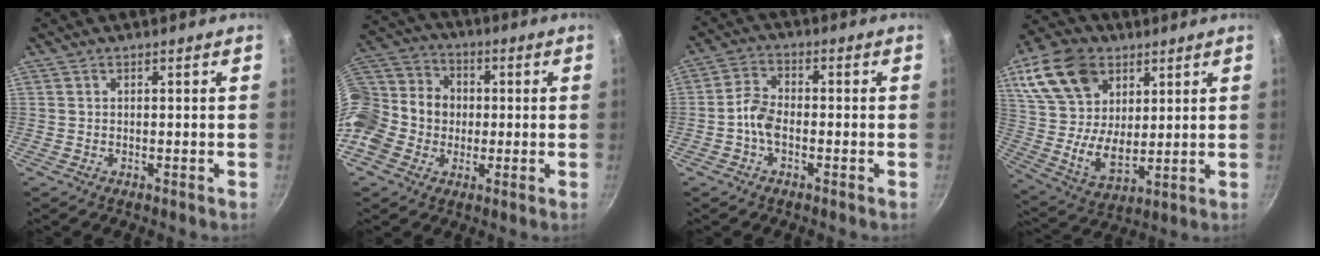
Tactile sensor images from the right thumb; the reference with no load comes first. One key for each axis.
{"total": 16.7, "fx": -1.9, "fy": 14.3, "fz": 8.4, "tx": -0.154, "ty": 0.043, "tz": -0.046}
{"total": 5.0, "fx": -1.7, "fy": 3.0, "fz": 3.6, "tx": -0.068, "ty": 0.026, "tz": -0.042}
{"total": 19.6, "fx": 8.9, "fy": 13.0, "fz": 11.6, "tx": -0.207, "ty": -0.022, "tz": 0.172}